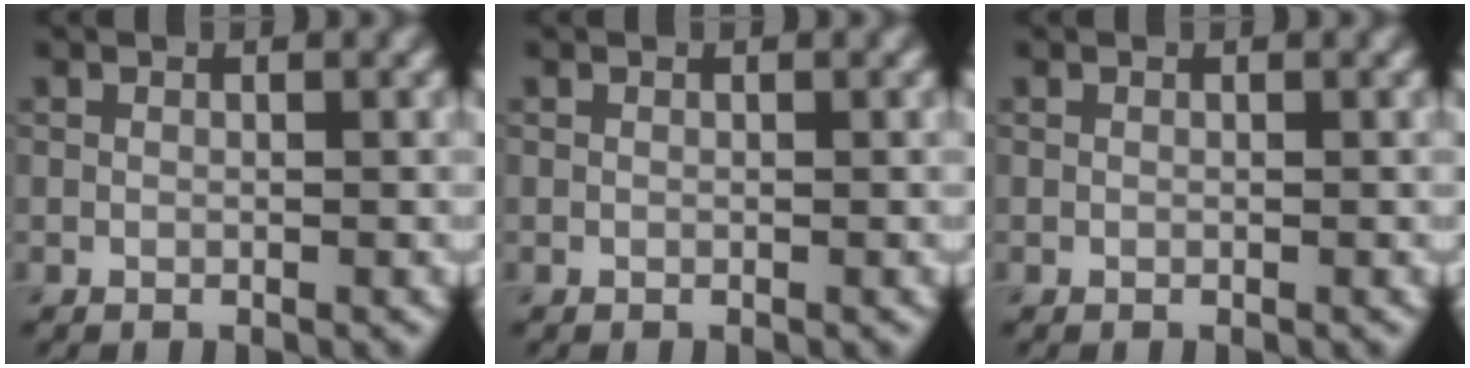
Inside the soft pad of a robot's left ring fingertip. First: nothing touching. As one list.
[{"total": 0.0}, {"total": 0.0}]